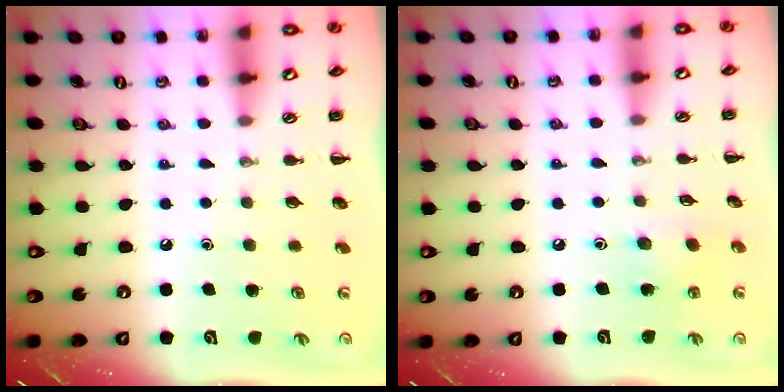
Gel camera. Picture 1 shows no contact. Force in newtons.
{"total": 4.6, "press": 4.4, "slide": 1.1}